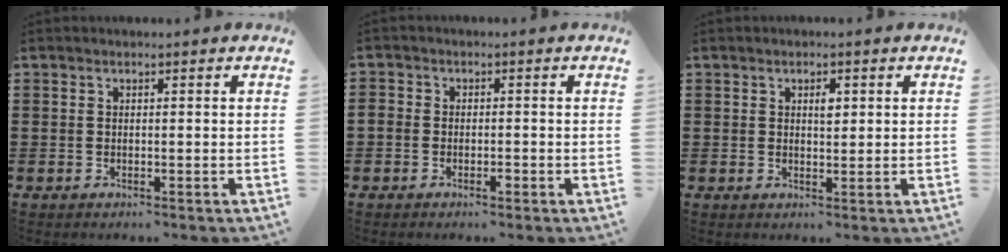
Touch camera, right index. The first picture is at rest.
{"total": 1.5, "force": [-0.9, 1.0, 0.7], "torque": [-0.017, 0.003, -0.019]}
{"total": 1.9, "force": [0.6, 0.9, 1.6], "torque": [-0.018, 0.000, 0.006]}